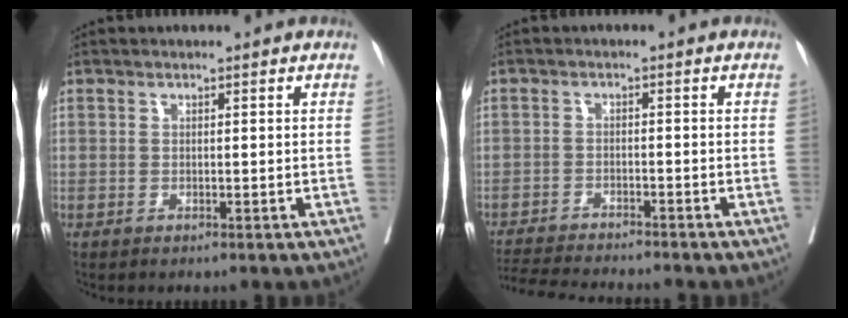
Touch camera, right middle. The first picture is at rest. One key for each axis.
{"total": 9.6, "fx": -9.1, "fy": -0.1, "fz": 3.2, "tx": -0.050, "ty": -0.012, "tz": -0.145}